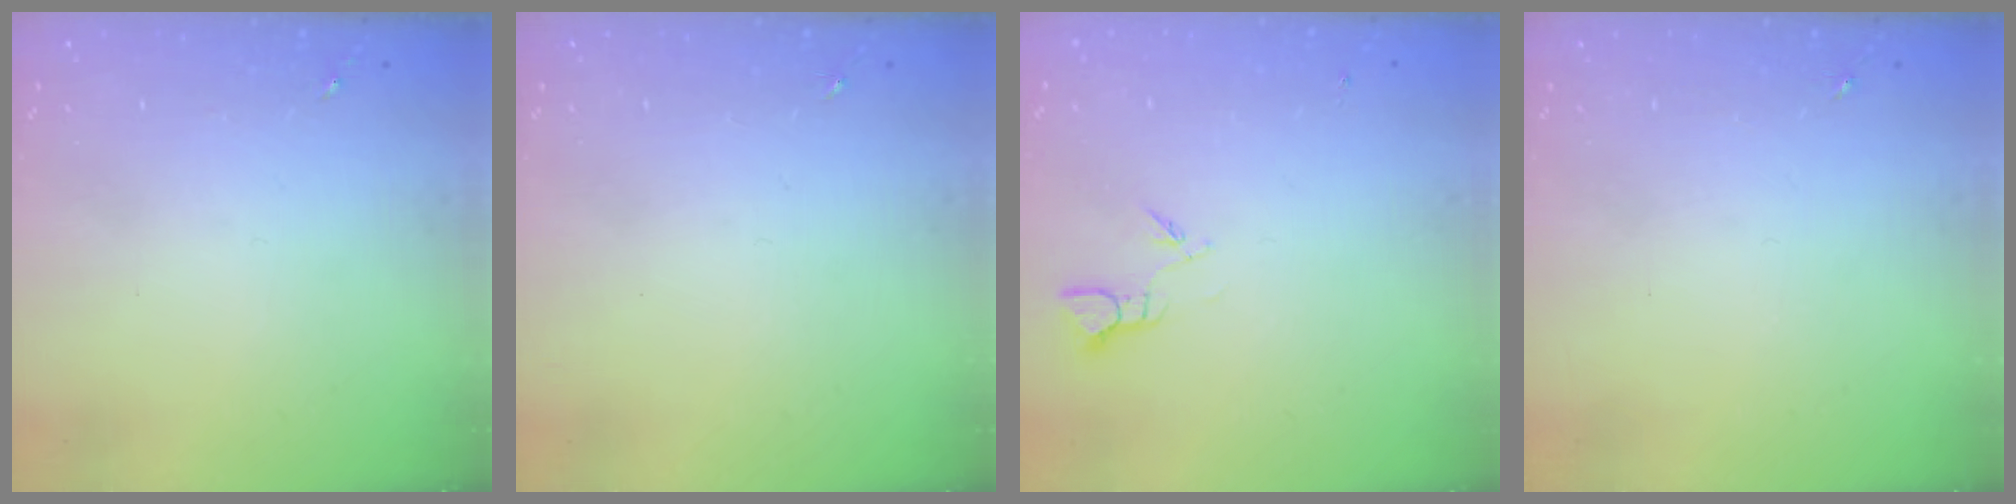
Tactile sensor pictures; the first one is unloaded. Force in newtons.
{"total": 0.0}
{"total": 2.7, "press": 2.7, "slide": 0.3}
{"total": 0.0}